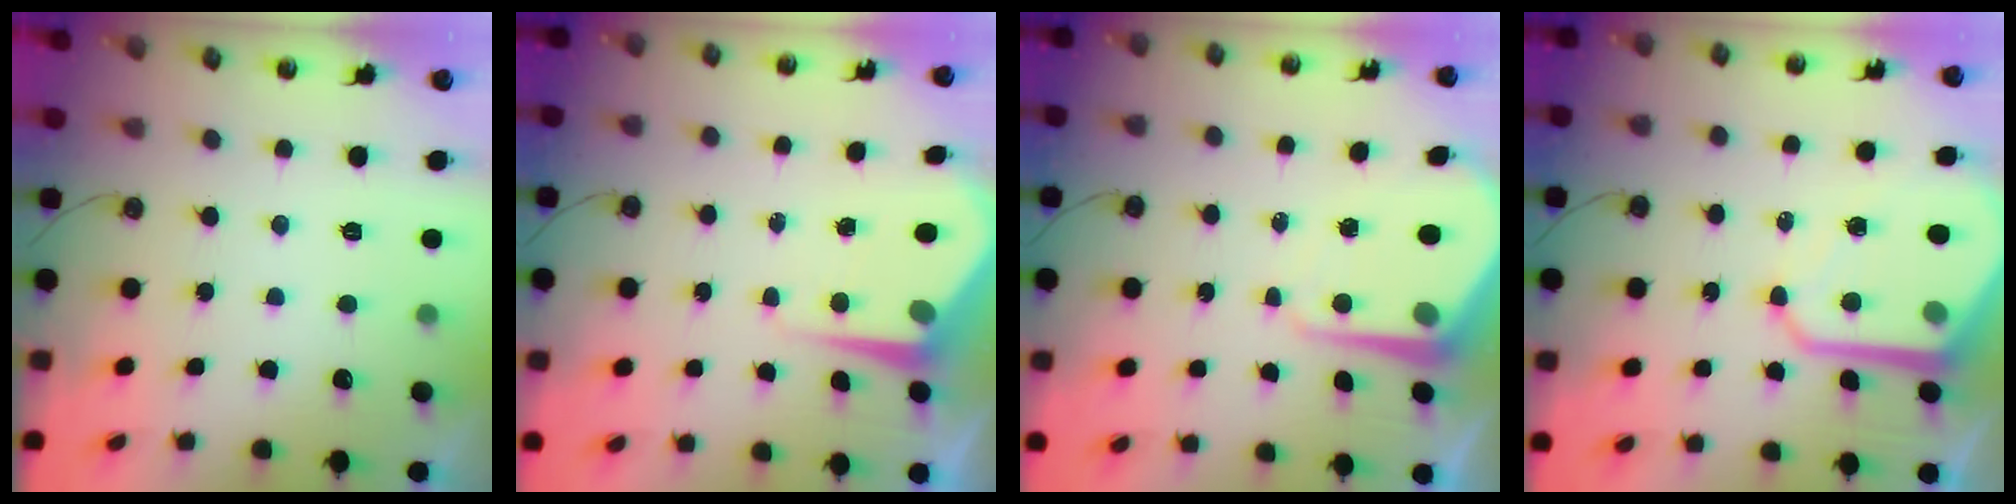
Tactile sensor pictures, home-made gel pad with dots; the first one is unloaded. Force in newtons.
{"total": 5.5, "press": 5.5, "slide": 0.4}
{"total": 7.3, "press": 7.2, "slide": 0.7}
{"total": 13.9, "press": 13.9, "slide": 1.2}